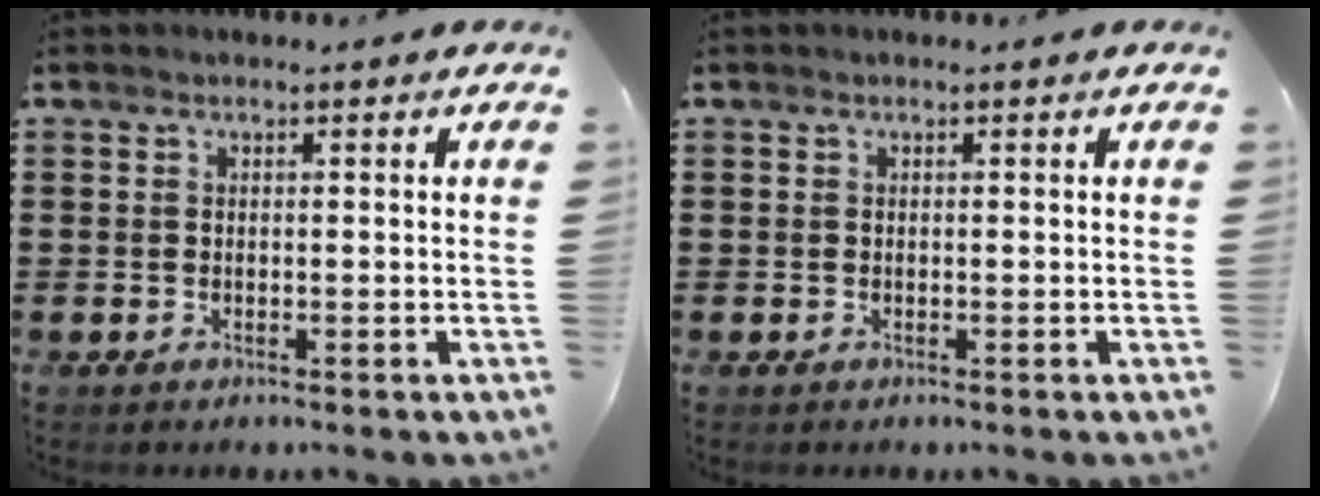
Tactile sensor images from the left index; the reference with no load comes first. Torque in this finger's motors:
{"motor_torque": [0.00, 0.00, 0.00, -0.01]}